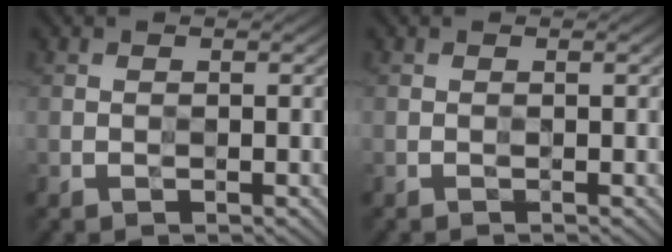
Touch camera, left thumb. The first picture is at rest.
{"total": 0.6, "force": [-0.1, -0.2, 0.6], "torque": [-0.012, 0.002, -0.005]}